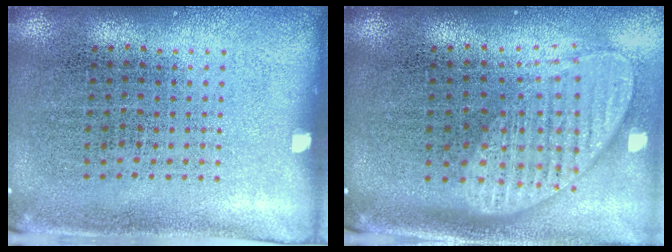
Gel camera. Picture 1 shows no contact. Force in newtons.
{"total": 2.0, "press": 1.6, "slide": 1.3}